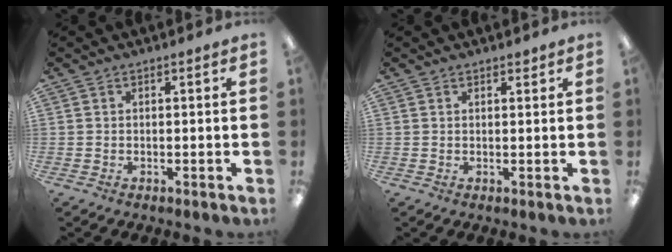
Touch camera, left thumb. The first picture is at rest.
{"total": 1.2, "force": [1.0, 0.4, 0.4], "torque": [0.000, -0.003, 0.017]}